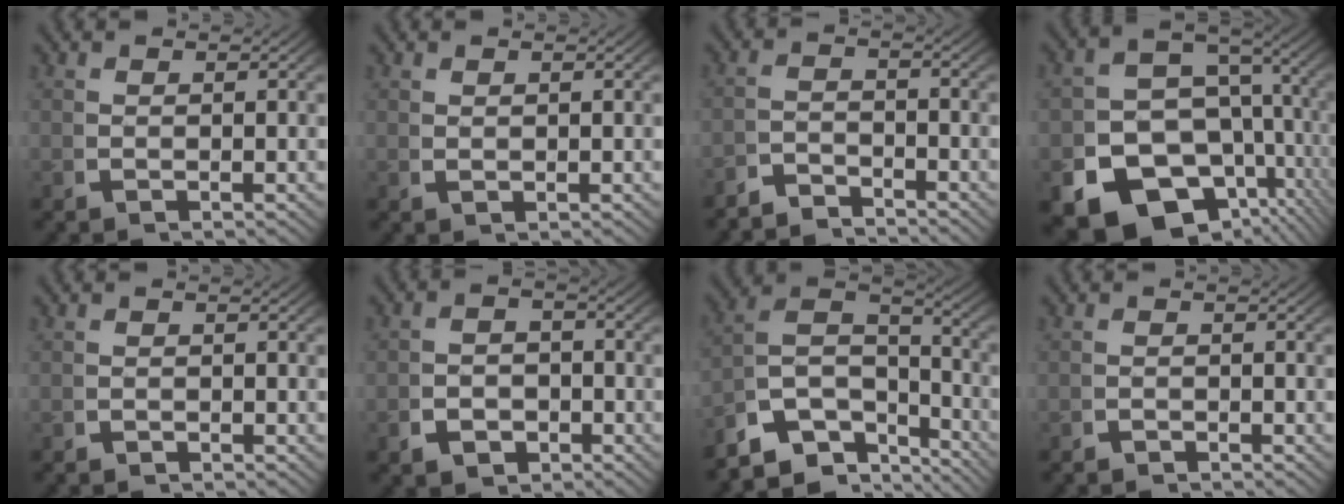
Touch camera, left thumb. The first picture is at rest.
{"total": 0.6, "force": [0.5, 0.1, 0.4], "torque": [-0.009, 0.000, 0.013]}
{"total": 3.2, "force": [-3.1, 0.7, 0.1], "torque": [0.004, -0.012, -0.063]}
{"total": 17.8, "force": [-6.6, 13.7, 9.2], "torque": [-0.189, -0.069, -0.100]}
{"total": 0.7, "force": [-0.7, 0.2, 0.1], "torque": [-0.001, -0.005, -0.013]}
{"total": 3.5, "force": [-1.7, 2.5, 1.7], "torque": [-0.029, -0.011, -0.026]}
{"total": 10.3, "force": [-1.3, 7.1, 7.3], "torque": [-0.151, -0.023, -0.027]}
{"total": 1.2, "force": [-1.2, 0.3, 0.1], "torque": [-0.001, -0.007, -0.020]}